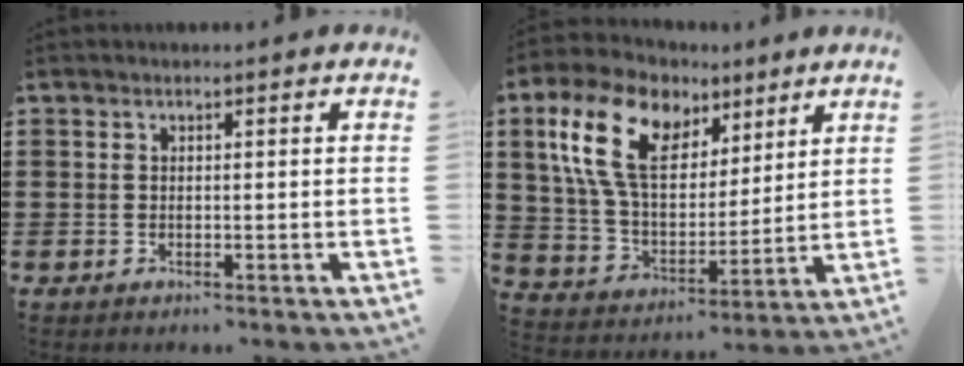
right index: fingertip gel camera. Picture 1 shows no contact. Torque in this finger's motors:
{"motor_torque": [1.93, 0.20, 1.05, 0.21]}